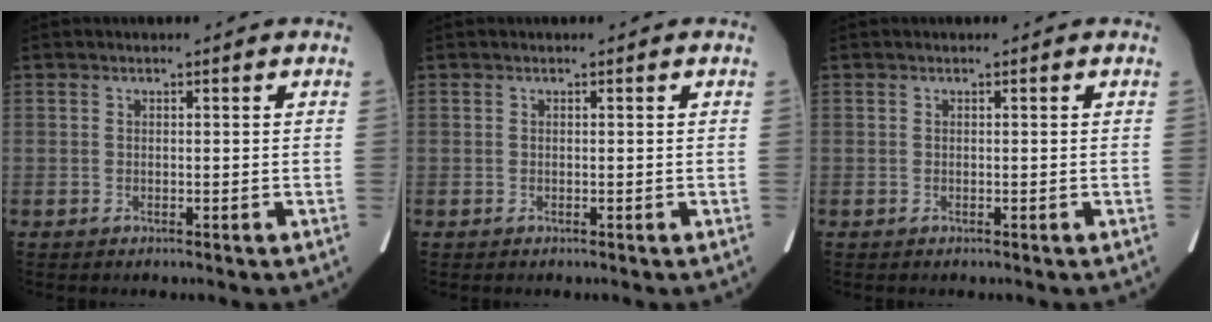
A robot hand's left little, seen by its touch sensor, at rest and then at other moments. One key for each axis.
{"total": 0.0}
{"total": 0.0}